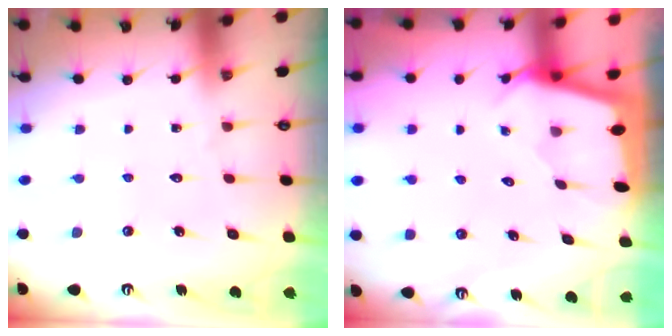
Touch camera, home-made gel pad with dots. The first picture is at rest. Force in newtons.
{"total": 1.7, "press": 1.6, "slide": 0.2}